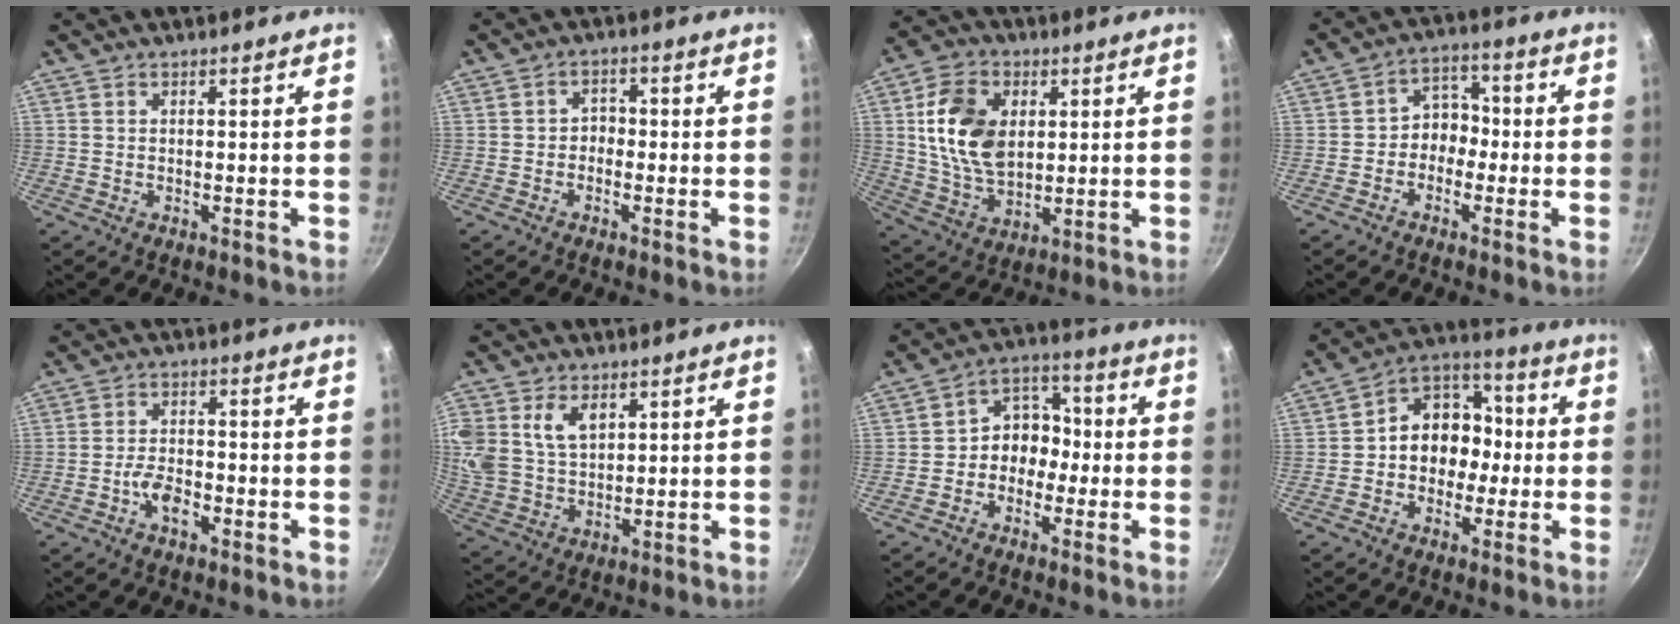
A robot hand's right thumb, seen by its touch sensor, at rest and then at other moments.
{"total": 2.4, "force": [-0.9, 1.9, 1.2], "torque": [-0.006, 0.014, -0.019]}
{"total": 14.7, "force": [2.8, 9.8, 10.5], "torque": [-0.177, -0.008, 0.058]}
{"total": 5.9, "force": [-1.5, 4.8, 3.1], "torque": [0.000, 0.033, -0.037]}
{"total": 5.0, "force": [-2.3, 2.6, 3.6], "torque": [-0.059, 0.021, -0.043]}
{"total": 12.4, "force": [4.7, 8.8, 7.4], "torque": [-0.157, -0.005, 0.098]}
{"total": 8.0, "force": [-1.8, 6.5, 4.2], "torque": [-0.013, 0.042, -0.043]}
{"total": 12.1, "force": [-1.2, 10.0, 6.7], "torque": [-0.043, 0.046, -0.036]}